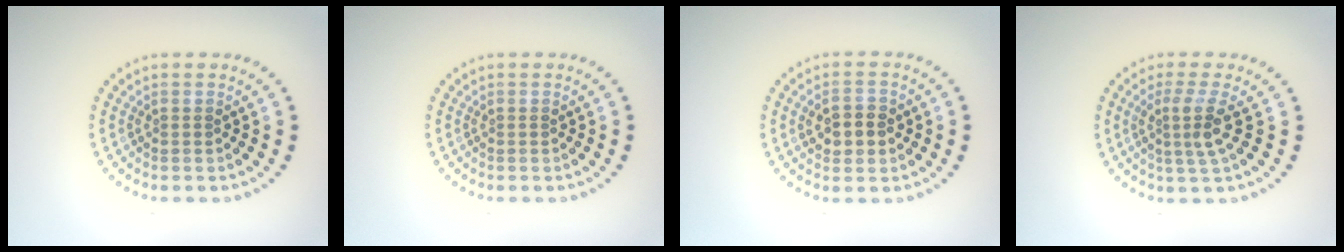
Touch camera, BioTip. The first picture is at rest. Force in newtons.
{"total": 0.0}
{"total": 2.9, "press": 2.9, "slide": 0.2}
{"total": 2.8, "press": 2.1, "slide": 1.9}